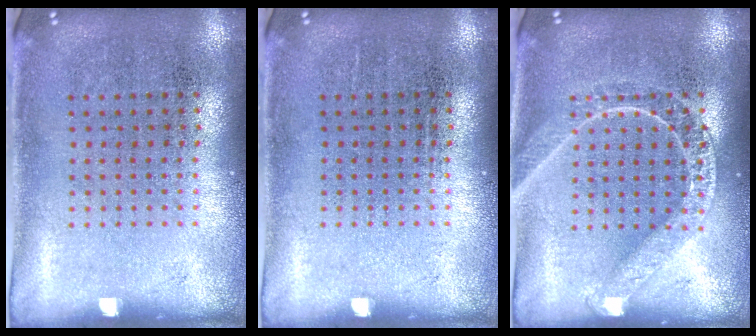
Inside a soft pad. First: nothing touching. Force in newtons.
{"total": 0.0}
{"total": 2.5, "press": 2.5, "slide": 0.4}